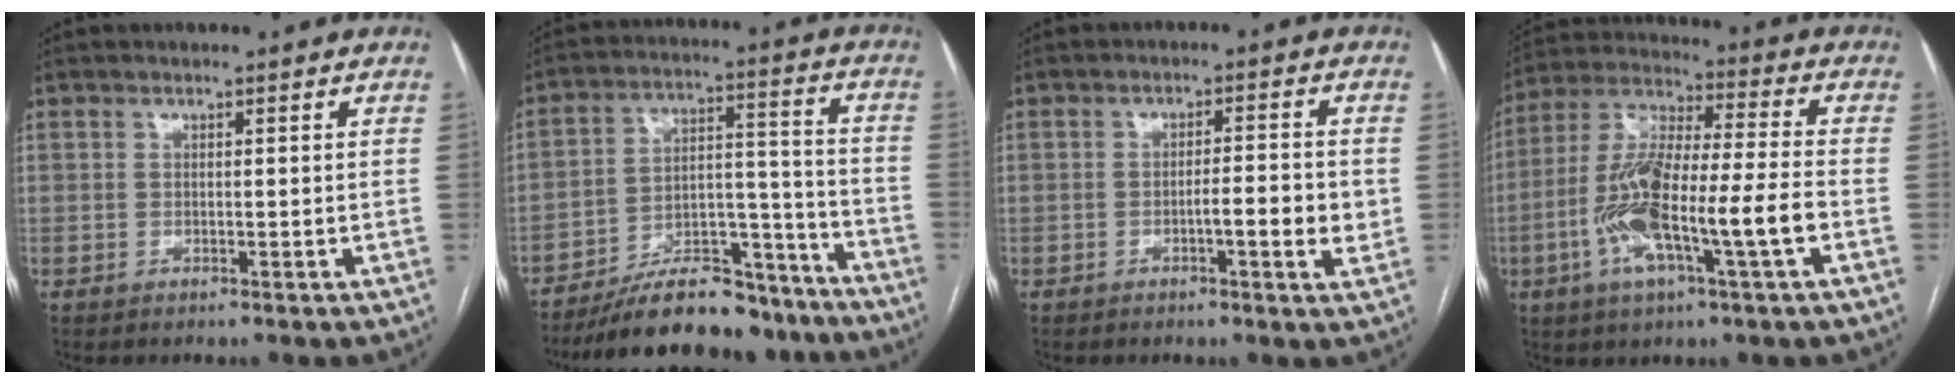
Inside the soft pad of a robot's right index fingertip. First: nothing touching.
{"total": 18.3, "force": [-15.8, 5.7, 7.3], "torque": [-0.102, 0.041, -0.250]}
{"total": 5.4, "force": [-1.2, 0.6, 5.2], "torque": [-0.078, 0.000, -0.019]}
{"total": 16.0, "force": [-4.8, 1.6, 15.2], "torque": [-0.303, 0.002, -0.089]}